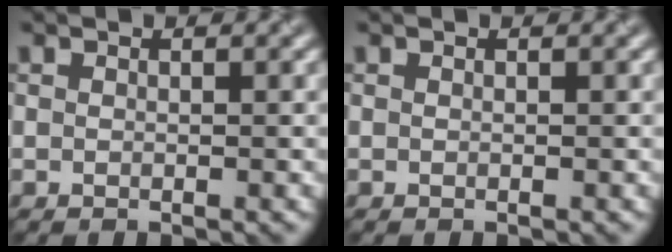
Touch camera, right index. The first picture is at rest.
{"total": 0.0}